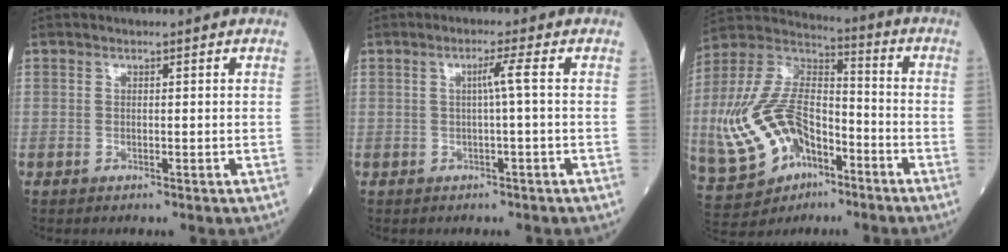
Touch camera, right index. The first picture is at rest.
{"total": 2.2, "force": [-0.1, -0.7, 2.0], "torque": [-0.035, 0.002, -0.001]}
{"total": 18.2, "force": [-6.1, 10.8, 13.4], "torque": [-0.304, 0.021, -0.103]}